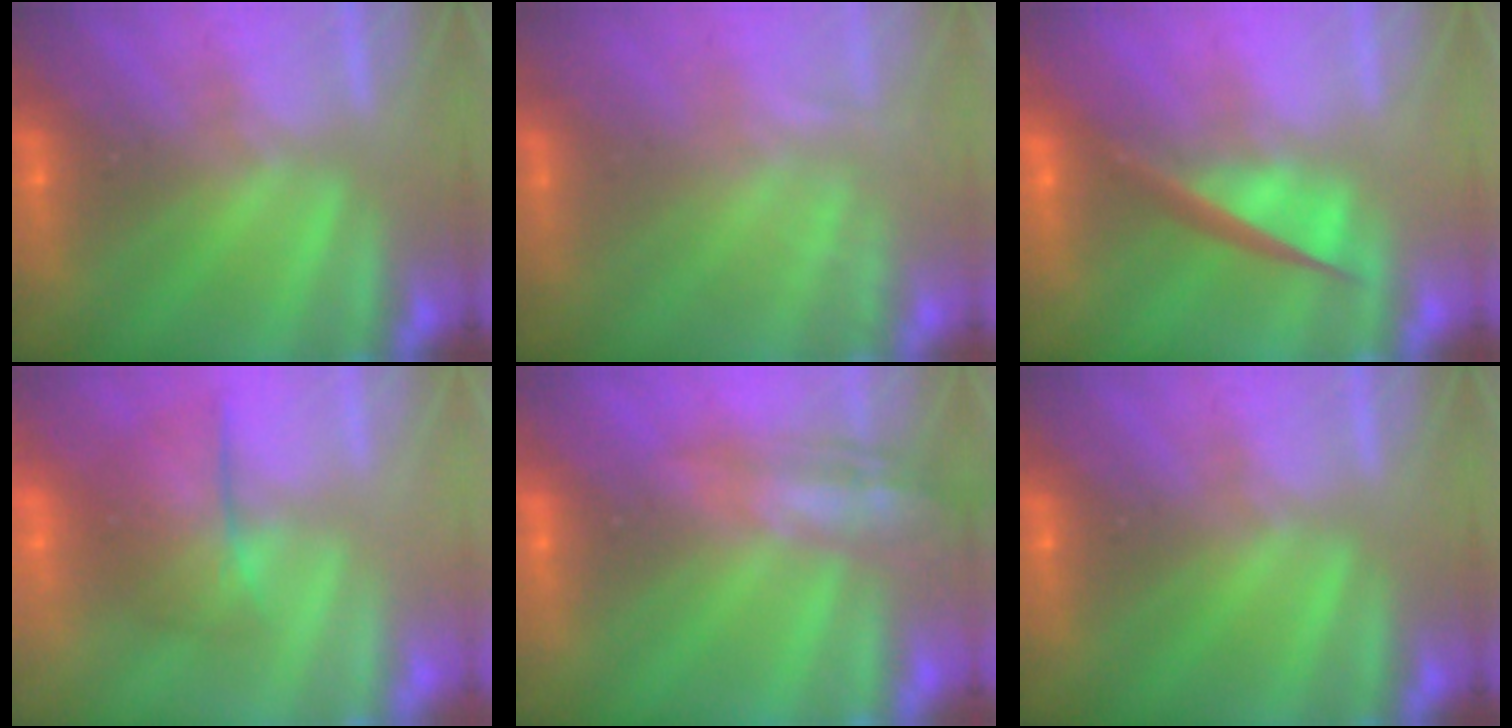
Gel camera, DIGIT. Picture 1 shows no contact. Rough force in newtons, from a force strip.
{"total": 2.2}
{"total": 4.7}
{"total": 2.2}
{"total": 2.6}
{"total": 0.0}